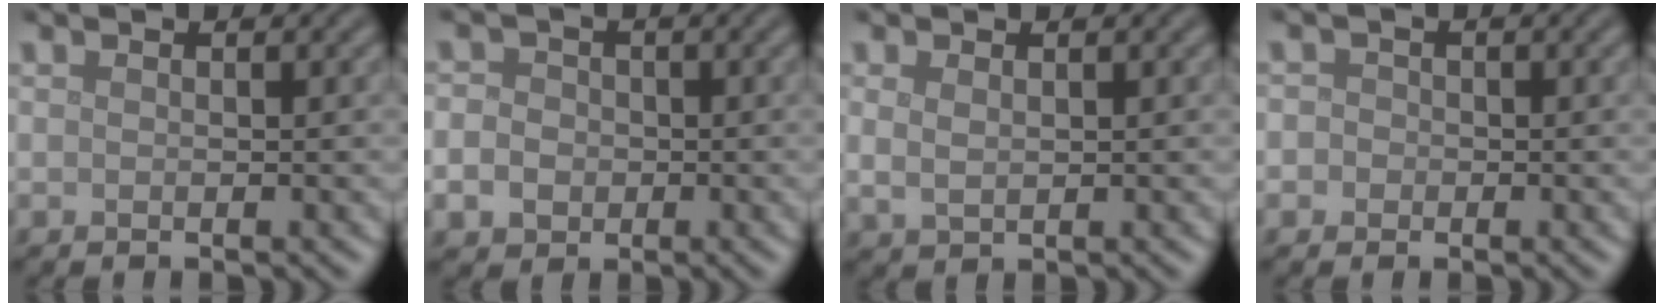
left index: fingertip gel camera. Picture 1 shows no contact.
{"total": 4.0, "force": [-0.6, 3.5, 1.7], "torque": [-0.017, 0.007, -0.031]}
{"total": 1.6, "force": [0.6, 0.9, 1.1], "torque": [-0.027, -0.002, 0.015]}
{"total": 2.2, "force": [0.2, 2.0, 0.8], "torque": [0.011, 0.012, -0.021]}